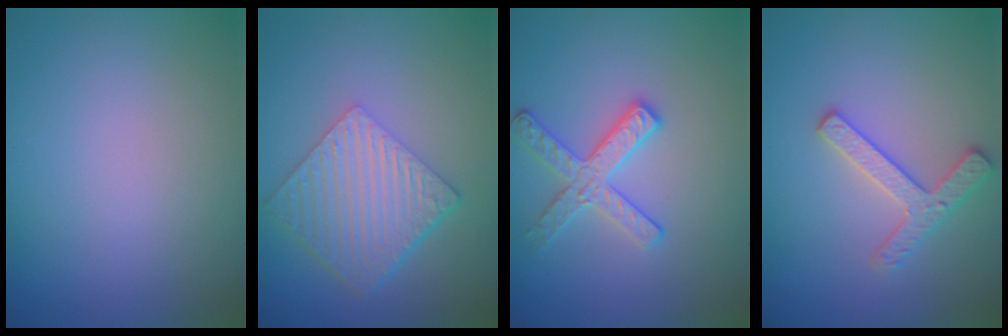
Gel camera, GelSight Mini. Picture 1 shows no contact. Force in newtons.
{"total": 6.1, "press": 4.2, "slide": 4.4}
{"total": 2.8, "press": 2.8, "slide": 0.3}
{"total": 2.7, "press": 2.6, "slide": 0.7}